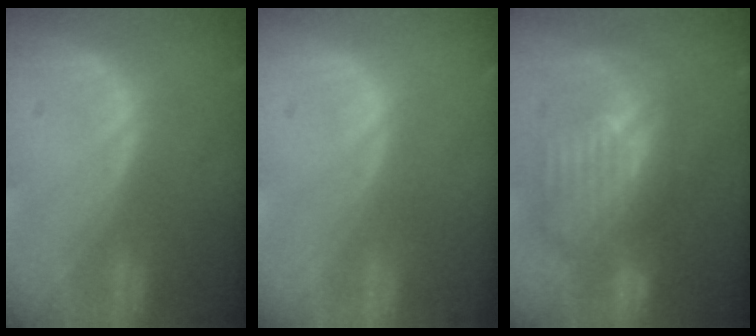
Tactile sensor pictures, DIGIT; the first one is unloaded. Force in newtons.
{"total": 0.0}
{"total": 10.6, "press": 9.5, "slide": 4.8}